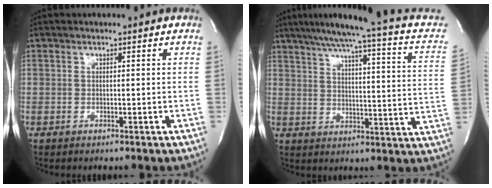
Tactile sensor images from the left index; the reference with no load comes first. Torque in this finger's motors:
{"motor_torque": [-0.04, -0.06, 0.24, 0.10]}